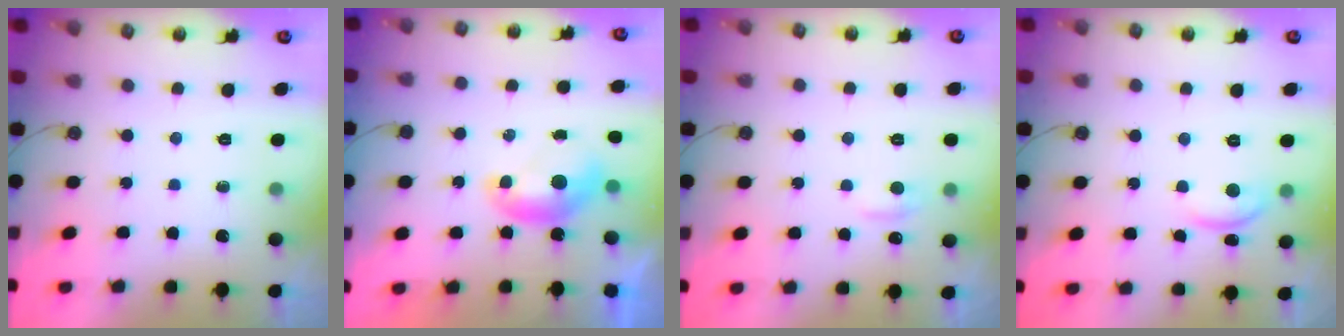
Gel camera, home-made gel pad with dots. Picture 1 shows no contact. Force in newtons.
{"total": 0.0}
{"total": 1.1, "press": 0.8, "slide": 0.7}
{"total": 2.1, "press": 2.0, "slide": 0.4}